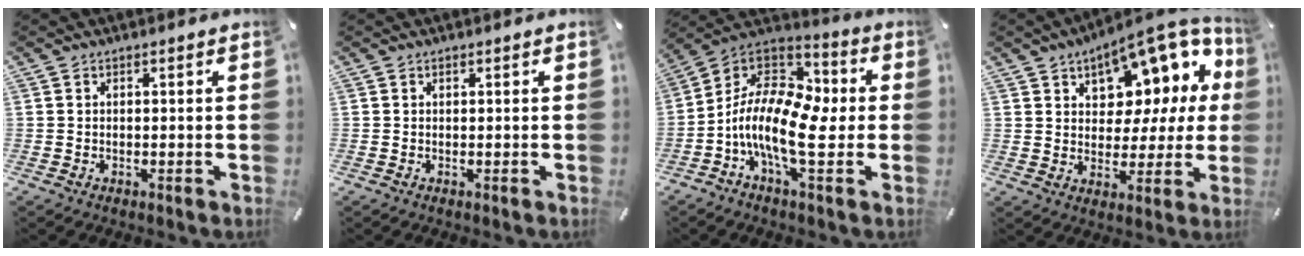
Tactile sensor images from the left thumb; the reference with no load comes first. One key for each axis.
{"total": 0.0}
{"total": 15.8, "fx": -4.7, "fy": 7.3, "fz": 13.3, "tx": -0.283, "ty": -0.001, "tz": -0.083}
{"total": 13.3, "fx": 8.1, "fy": 8.1, "fz": 6.8, "tx": -0.089, "ty": -0.068, "tz": 0.140}